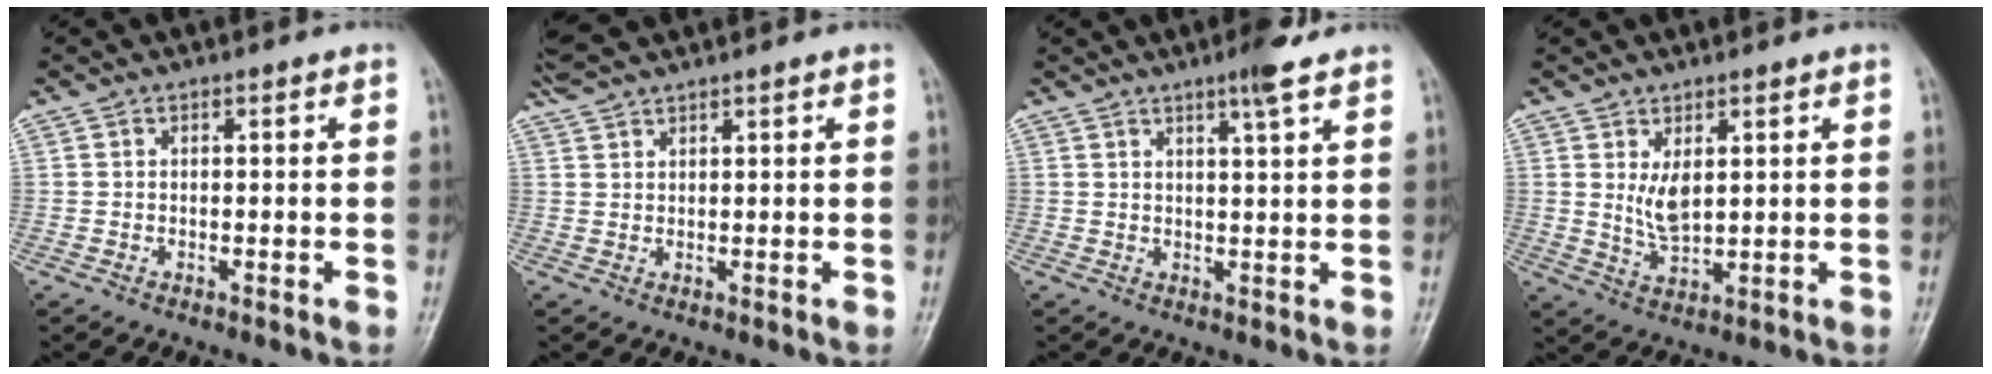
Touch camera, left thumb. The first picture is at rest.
{"total": 5.0, "force": [4.6, 0.2, 1.9], "torque": [-0.040, 0.022, 0.094]}
{"total": 4.1, "force": [2.9, 0.3, 2.9], "torque": [-0.045, -0.016, 0.045]}
{"total": 4.9, "force": [1.8, 2.4, 3.8], "torque": [-0.064, -0.022, 0.043]}